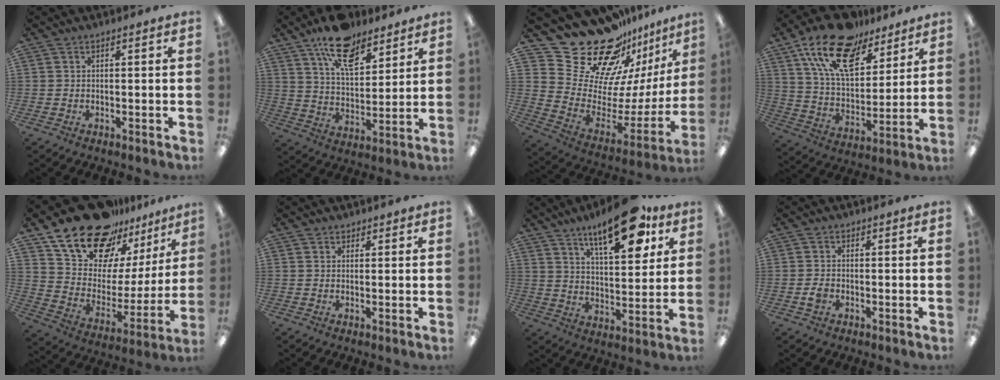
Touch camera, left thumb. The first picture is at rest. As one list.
[{"total": 14.3, "force": [10.1, 6.9, 7.4], "torque": [-0.116, -0.050, 0.180]}, {"total": 27.9, "force": [21.7, 13.2, 11.5], "torque": [-0.191, -0.165, 0.407]}, {"total": 19.8, "force": [12.8, 9.9, 11.4], "torque": [-0.207, -0.063, 0.231]}, {"total": 22.5, "force": [16.8, 11.8, 9.1], "torque": [-0.173, -0.107, 0.310]}, {"total": 1.3, "force": [1.0, 0.8, -0.1], "torque": [0.010, -0.003, 0.018]}, {"total": 16.3, "force": [10.8, 5.9, 10.7], "torque": [-0.157, -0.052, 0.176]}, {"total": 1.9, "force": [-0.7, 1.5, 1.0], "torque": [-0.017, 0.003, -0.012]}]